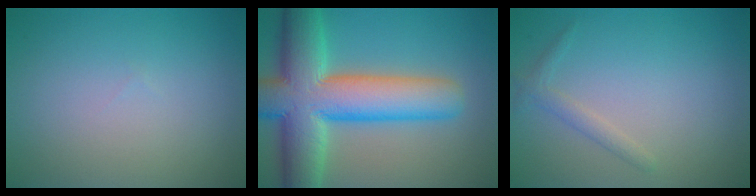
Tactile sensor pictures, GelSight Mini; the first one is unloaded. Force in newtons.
{"total": 13.1, "press": 13.1, "slide": 0.6}
{"total": 1.3, "press": 1.3, "slide": 0.1}